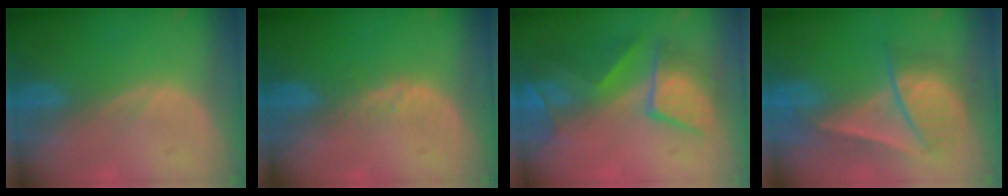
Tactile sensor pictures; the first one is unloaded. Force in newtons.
{"total": 2.1, "press": 2.1, "slide": 0.2}
{"total": 10.0, "press": 8.7, "slide": 4.9}
{"total": 7.4, "press": 7.2, "slide": 1.6}